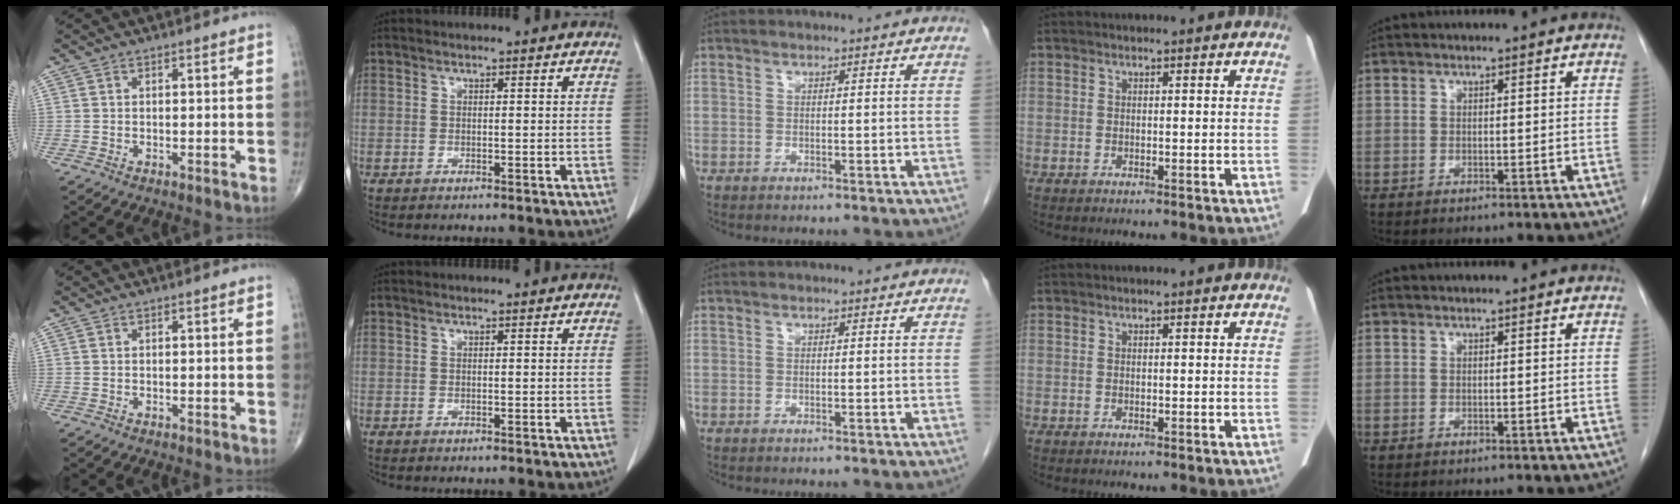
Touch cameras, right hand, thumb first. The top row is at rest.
{}